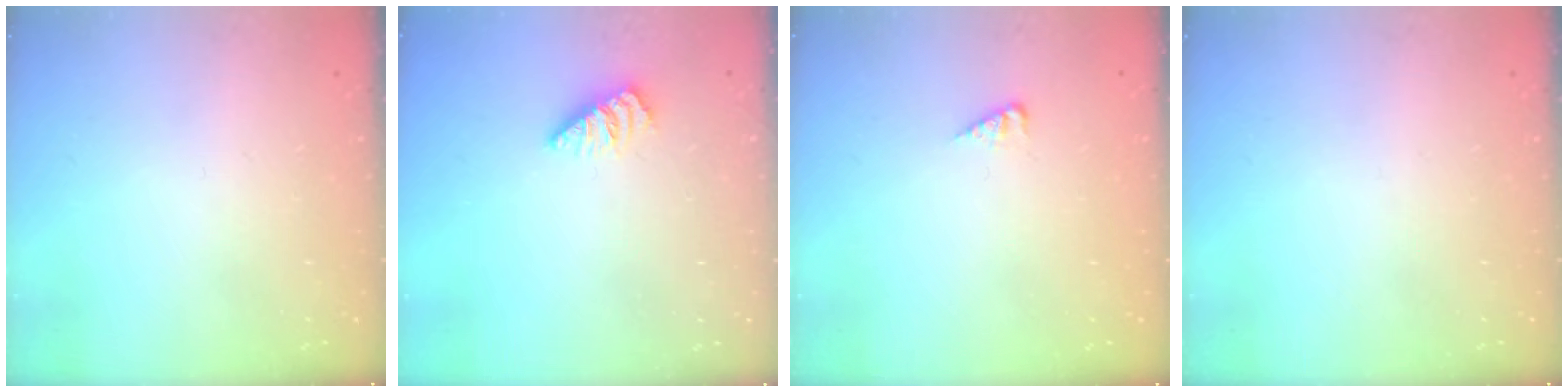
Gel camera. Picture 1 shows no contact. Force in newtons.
{"total": 0.0}
{"total": 2.9, "press": 2.9, "slide": 0.4}
{"total": 0.0}